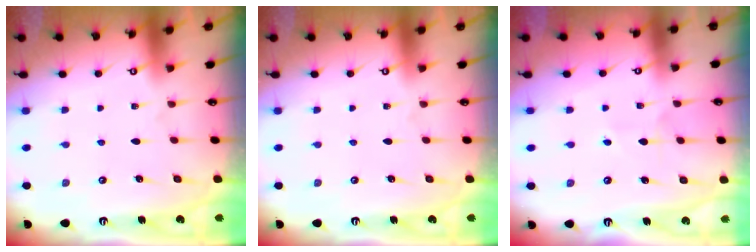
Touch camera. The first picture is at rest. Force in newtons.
{"total": 0.0}
{"total": 3.7, "press": 3.7, "slide": 0.4}